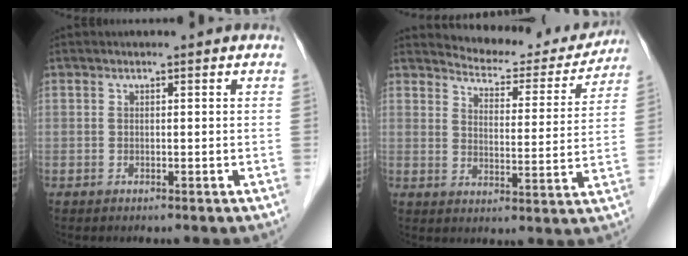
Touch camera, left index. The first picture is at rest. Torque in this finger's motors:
{"motor_torque": [0.43, -0.57, -0.16, -0.05]}